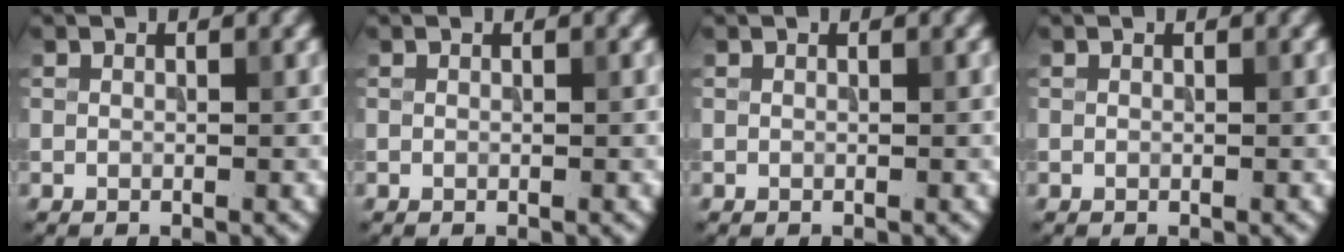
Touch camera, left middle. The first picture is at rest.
{"total": 0.0}
{"total": 0.0}
{"total": 0.0}